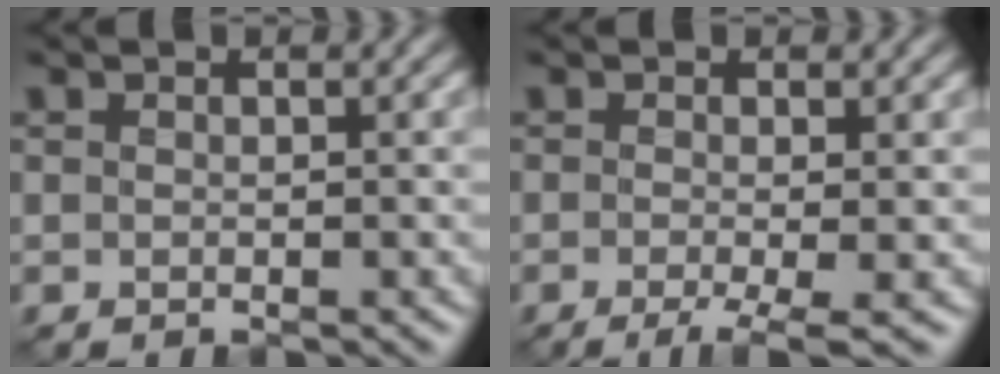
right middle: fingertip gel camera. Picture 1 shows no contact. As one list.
[{"total": 3.2, "force": [-1.4, 0.5, 2.8], "torque": [-0.049, -0.012, -0.028]}]